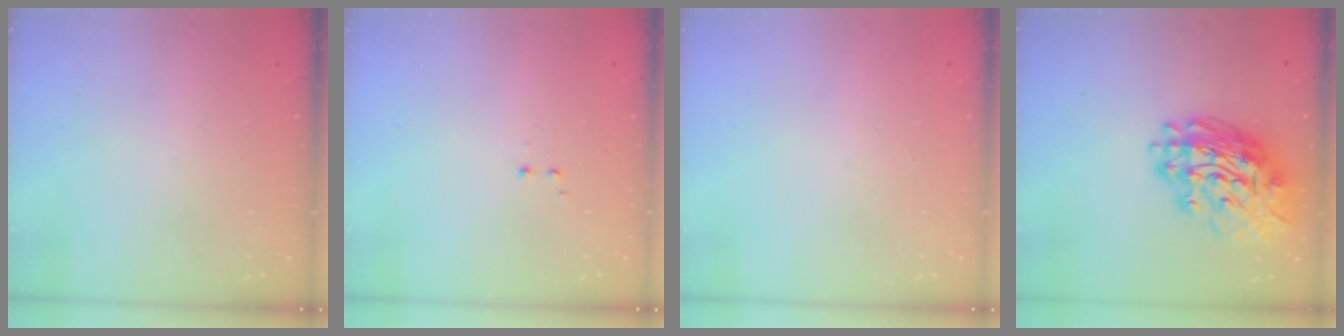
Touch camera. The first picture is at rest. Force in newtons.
{"total": 1.2, "press": 1.0, "slide": 0.6}
{"total": 0.0}
{"total": 17.2, "press": 17.1, "slide": 1.9}